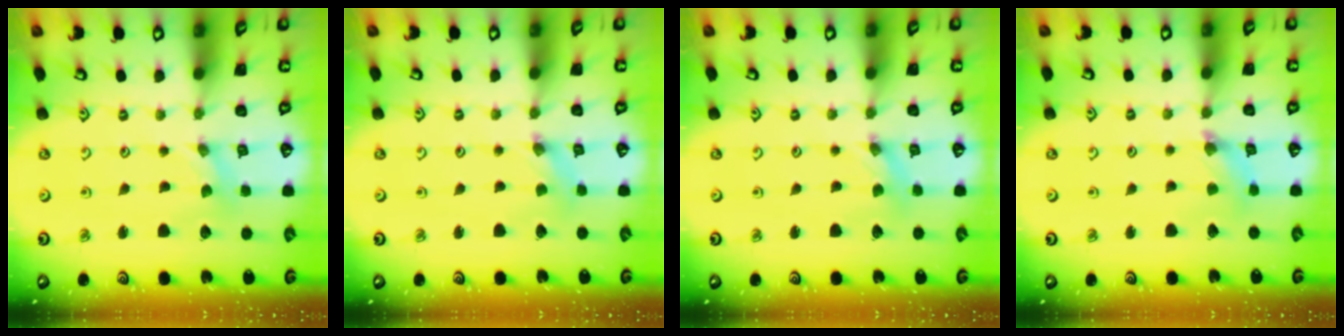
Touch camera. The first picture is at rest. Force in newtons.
{"total": 1.6, "press": 1.6, "slide": 0.3}
{"total": 1.7, "press": 1.6, "slide": 0.3}
{"total": 2.9, "press": 2.9, "slide": 0.4}